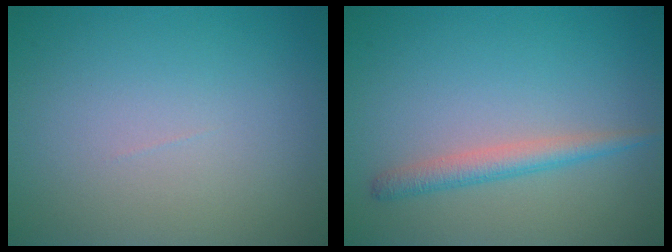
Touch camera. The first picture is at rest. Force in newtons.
{"total": 2.2, "press": 2.2, "slide": 0.1}